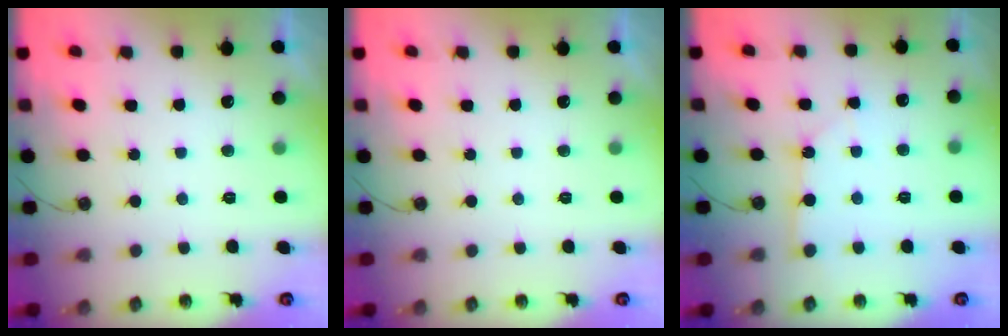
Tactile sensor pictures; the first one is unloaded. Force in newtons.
{"total": 0.0}
{"total": 2.9, "press": 2.9, "slide": 0.3}